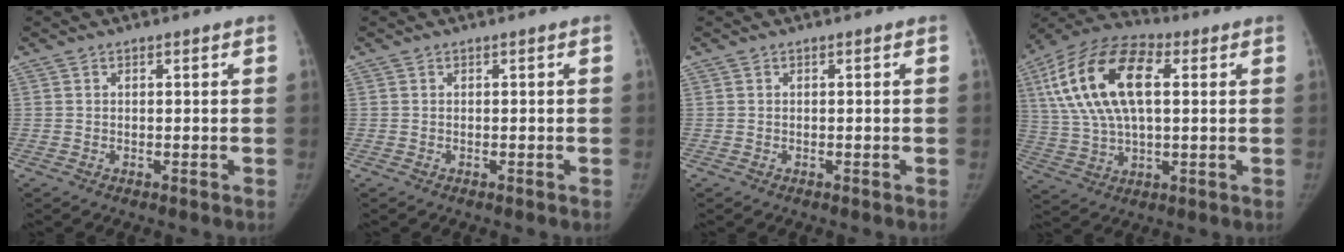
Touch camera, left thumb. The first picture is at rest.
{"total": 0.0}
{"total": 0.0}
{"total": 20.1, "force": [4.9, 10.4, 16.4], "torque": [-0.316, 0.018, 0.081]}